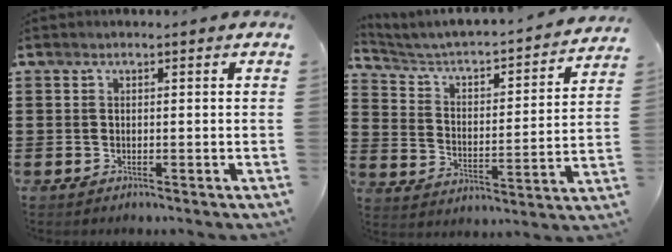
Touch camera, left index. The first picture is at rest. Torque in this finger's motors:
{"motor_torque": [2.14, 0.00, 0.01, 0.03]}